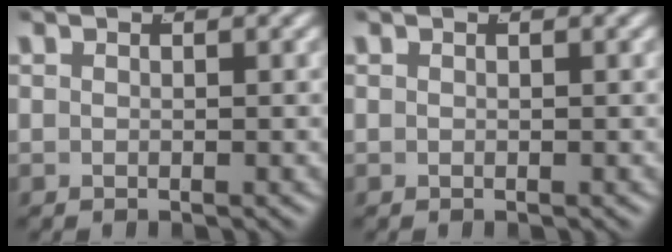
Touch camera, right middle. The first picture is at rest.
{"total": 0.0}